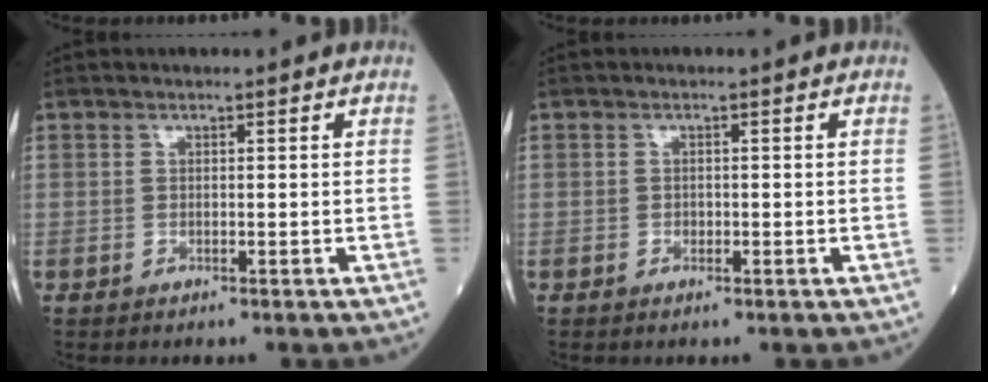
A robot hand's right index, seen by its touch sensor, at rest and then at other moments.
{"total": 0.7, "force": [-0.2, 0.6, 0.3], "torque": [-0.002, 0.002, -0.004]}